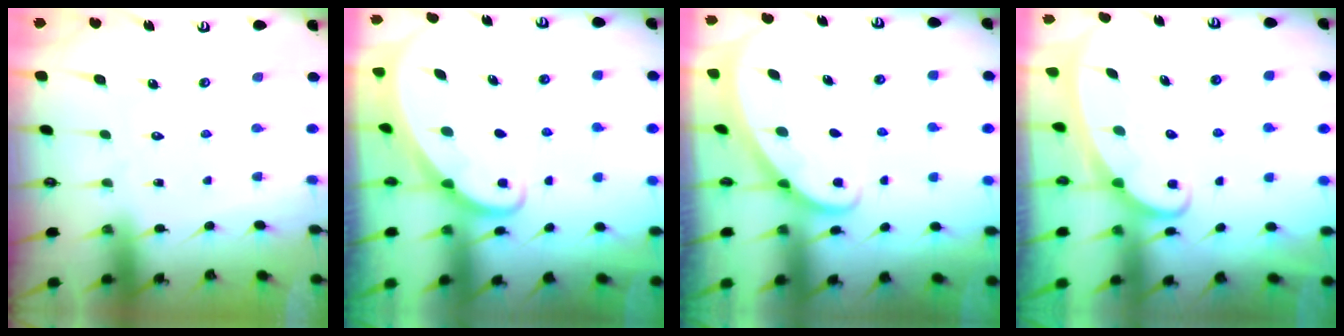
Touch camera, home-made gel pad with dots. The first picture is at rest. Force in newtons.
{"total": 2.0, "press": 2.0, "slide": 0.3}
{"total": 2.0, "press": 2.0, "slide": 0.1}
{"total": 2.4, "press": 2.4, "slide": 0.3}